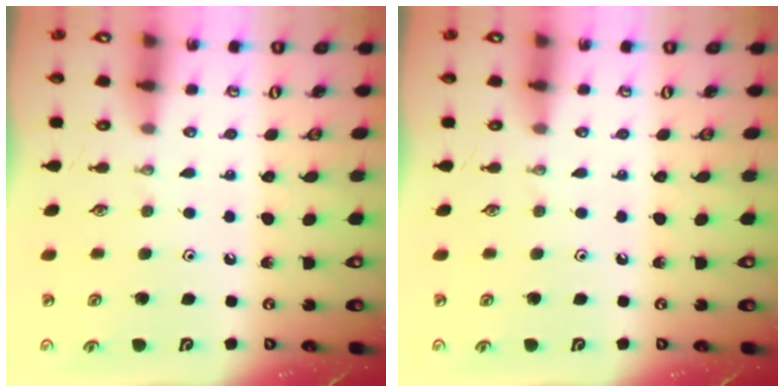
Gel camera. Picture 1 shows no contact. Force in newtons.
{"total": 0.0}